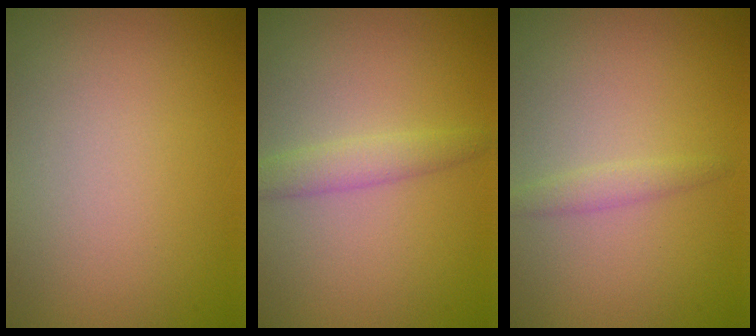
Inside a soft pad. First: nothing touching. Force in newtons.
{"total": 1.9, "press": 1.9, "slide": 0.1}
{"total": 1.1, "press": 1.1, "slide": 0.0}